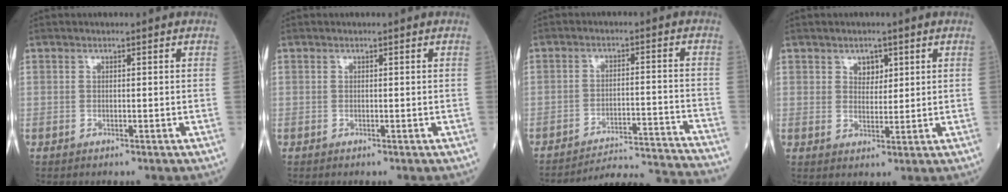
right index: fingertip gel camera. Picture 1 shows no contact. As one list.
[{"total": 0.0}, {"total": 16.3, "force": [-16.0, -2.5, 1.6], "torque": [0.002, -0.004, -0.217]}, {"total": 2.9, "force": [1.5, 1.9, 1.5], "torque": [-0.020, 0.000, 0.026]}]